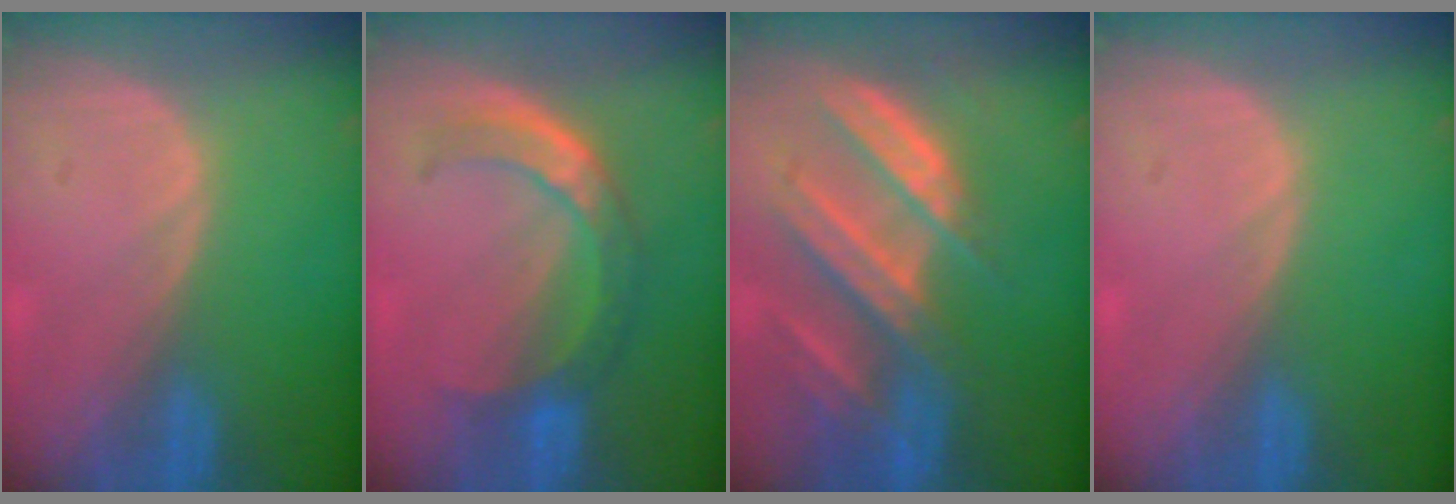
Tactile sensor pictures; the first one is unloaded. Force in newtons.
{"total": 7.3, "press": 6.4, "slide": 3.5}
{"total": 9.4, "press": 8.4, "slide": 4.1}
{"total": 0.0}